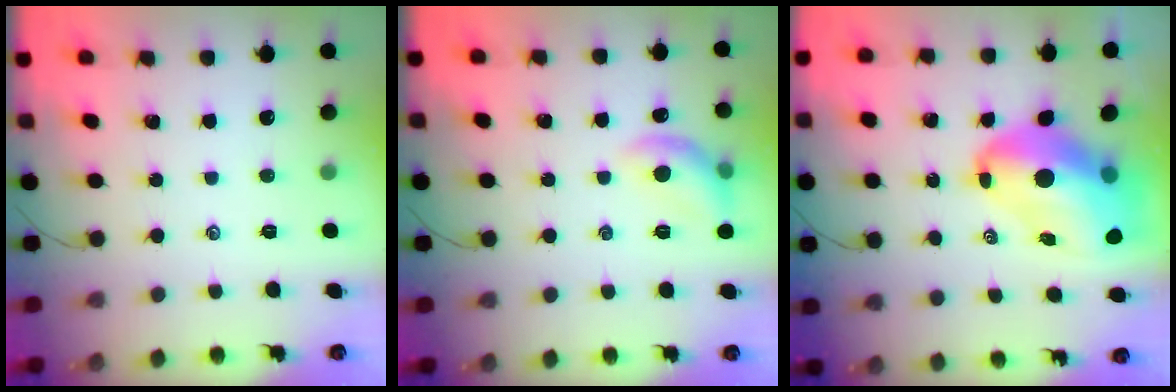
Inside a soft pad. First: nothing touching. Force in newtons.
{"total": 9.5, "press": 9.5, "slide": 0.7}
{"total": 16.9, "press": 16.3, "slide": 4.6}